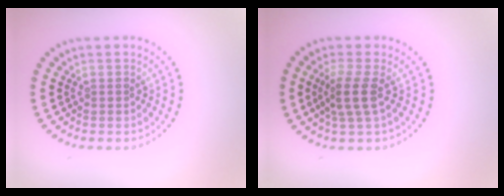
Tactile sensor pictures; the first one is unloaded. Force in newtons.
{"total": 2.6, "press": 2.1, "slide": 1.6}